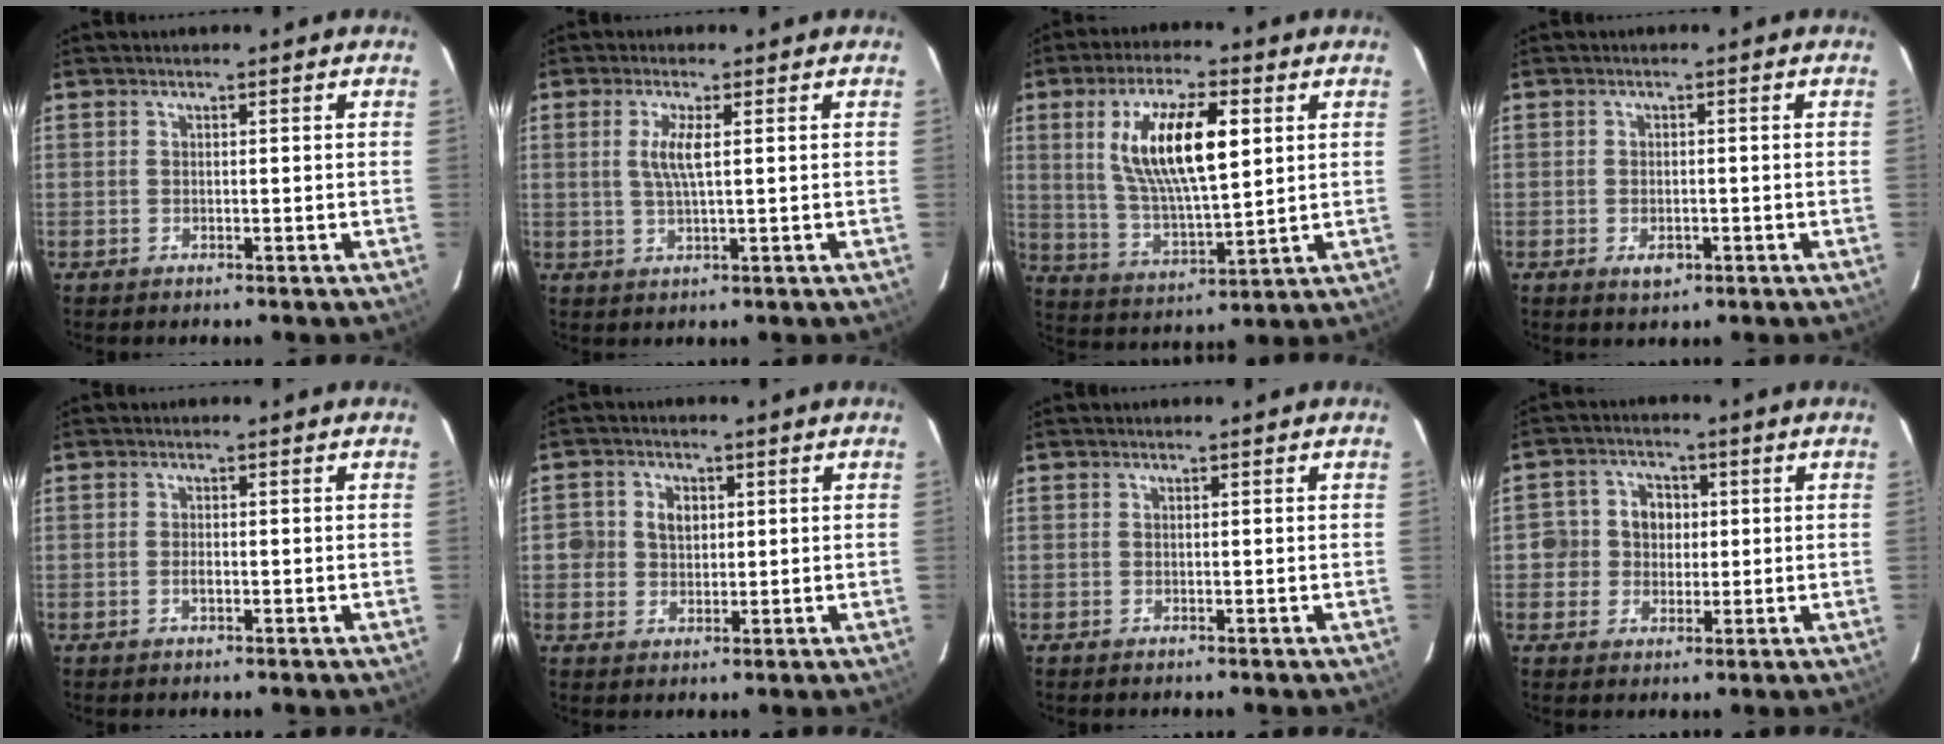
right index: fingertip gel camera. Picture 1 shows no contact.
{"total": 4.0, "force": [0.8, 0.3, 3.9], "torque": [-0.077, -0.003, 0.014]}
{"total": 15.5, "force": [4.3, 5.0, 14.0], "torque": [-0.265, 0.004, 0.087]}
{"total": 2.8, "force": [-1.1, 1.9, 1.8], "torque": [-0.032, -0.004, -0.013]}
{"total": 1.1, "force": [-0.4, 0.6, 0.8], "torque": [-0.015, -0.001, -0.007]}
{"total": 4.9, "force": [0.4, 4.6, 1.5], "torque": [-0.025, 0.016, 0.008]}
{"total": 0.0}
{"total": 6.1, "force": [-0.1, 5.9, 1.4], "torque": [-0.019, 0.021, -0.005]}